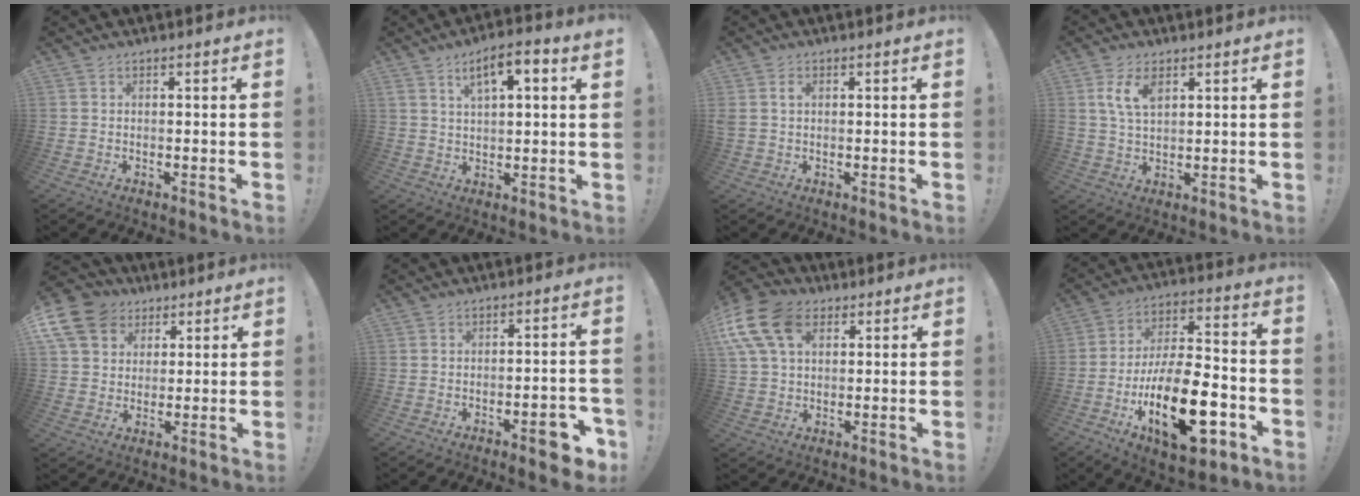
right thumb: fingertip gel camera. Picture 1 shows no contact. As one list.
[{"total": 7.6, "force": [3.4, 2.4, 6.3], "torque": [-0.096, -0.013, 0.055]}, {"total": 2.1, "force": [0.7, 1.4, 1.4], "torque": [-0.035, 0.006, 0.014]}, {"total": 7.1, "force": [3.1, 3.8, 5.2], "torque": [-0.103, -0.005, 0.055]}, {"total": 13.3, "force": [5.8, 10.7, 5.5], "torque": [-0.103, -0.033, 0.115]}, {"total": 10.3, "force": [-6.0, 2.3, 8.0], "torque": [-0.101, 0.033, -0.094]}, {"total": 16.0, "force": [6.2, 10.6, 10.2], "torque": [-0.215, -0.020, 0.118]}, {"total": 25.0, "force": [-9.7, 10.8, 20.4], "torque": [-0.358, 0.055, -0.151]}]